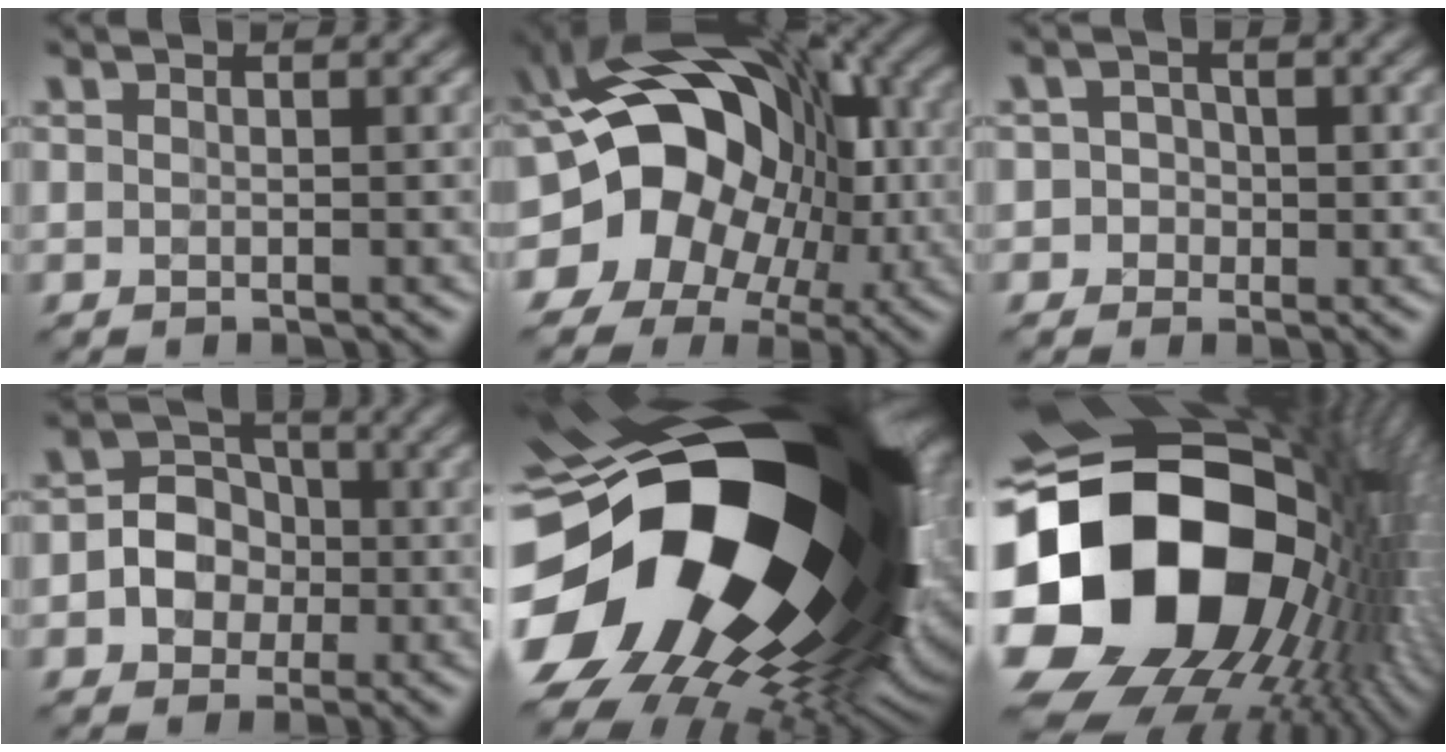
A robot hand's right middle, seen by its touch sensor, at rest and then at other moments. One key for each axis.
{"total": 17.4, "fx": -1.6, "fy": 13.2, "fz": 11.1, "tx": -0.159, "ty": -0.006, "tz": -0.048}
{"total": 1.6, "fx": -0.6, "fy": 1.5, "fz": 0.2, "tx": 0.017, "ty": 0.005, "tz": -0.020}
{"total": 4.8, "fx": -1.2, "fy": 4.2, "fz": 2.0, "tx": -0.017, "ty": 0.011, "tz": -0.042}
{"total": 22.1, "fx": -0.6, "fy": 11.7, "fz": 18.7, "tx": -0.329, "ty": -0.077, "tz": -0.012}
{"total": 22.0, "fx": -1.8, "fy": 16.2, "fz": 14.8, "tx": -0.315, "ty": -0.040, "tz": -0.014}